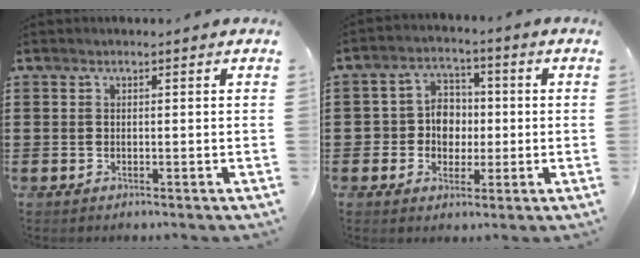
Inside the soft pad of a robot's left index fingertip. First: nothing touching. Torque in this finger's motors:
{"motor_torque": [1.38, 0.76, 0.35, 0.03]}